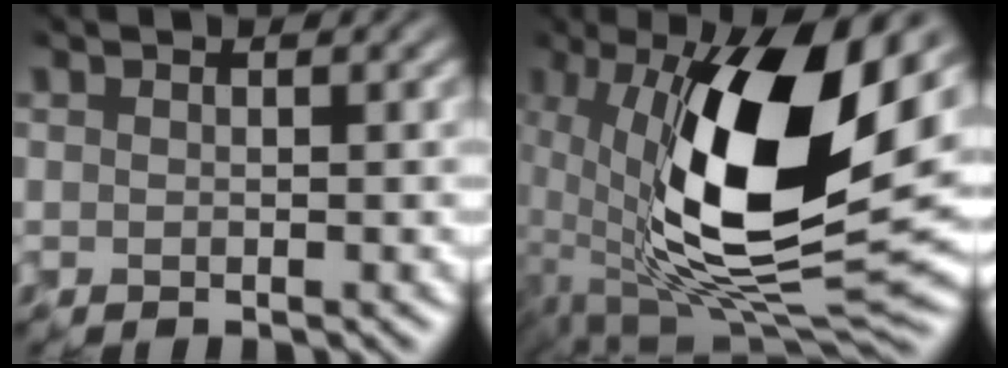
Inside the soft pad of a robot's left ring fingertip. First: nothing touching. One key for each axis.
{"total": 14.5, "fx": 1.0, "fy": 5.8, "fz": 13.3, "tx": -0.247, "ty": -0.026, "tz": 0.028}